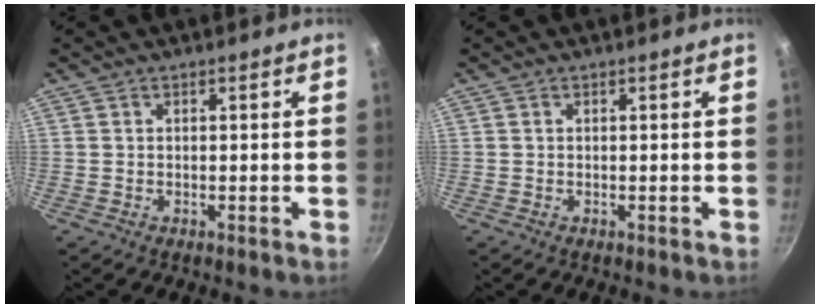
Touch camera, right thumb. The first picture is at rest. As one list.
[{"total": 0.0}]